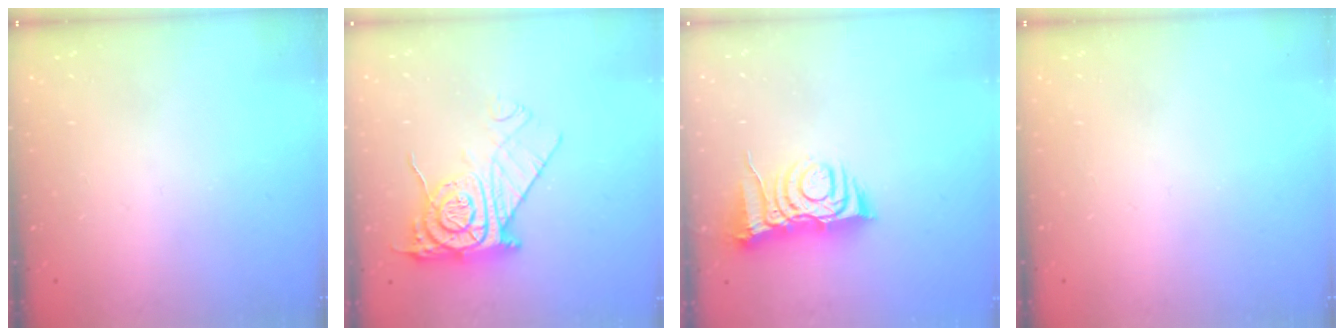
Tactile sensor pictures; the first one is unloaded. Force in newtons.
{"total": 12.3, "press": 12.3, "slide": 1.2}
{"total": 8.9, "press": 8.9, "slide": 1.1}
{"total": 0.0}